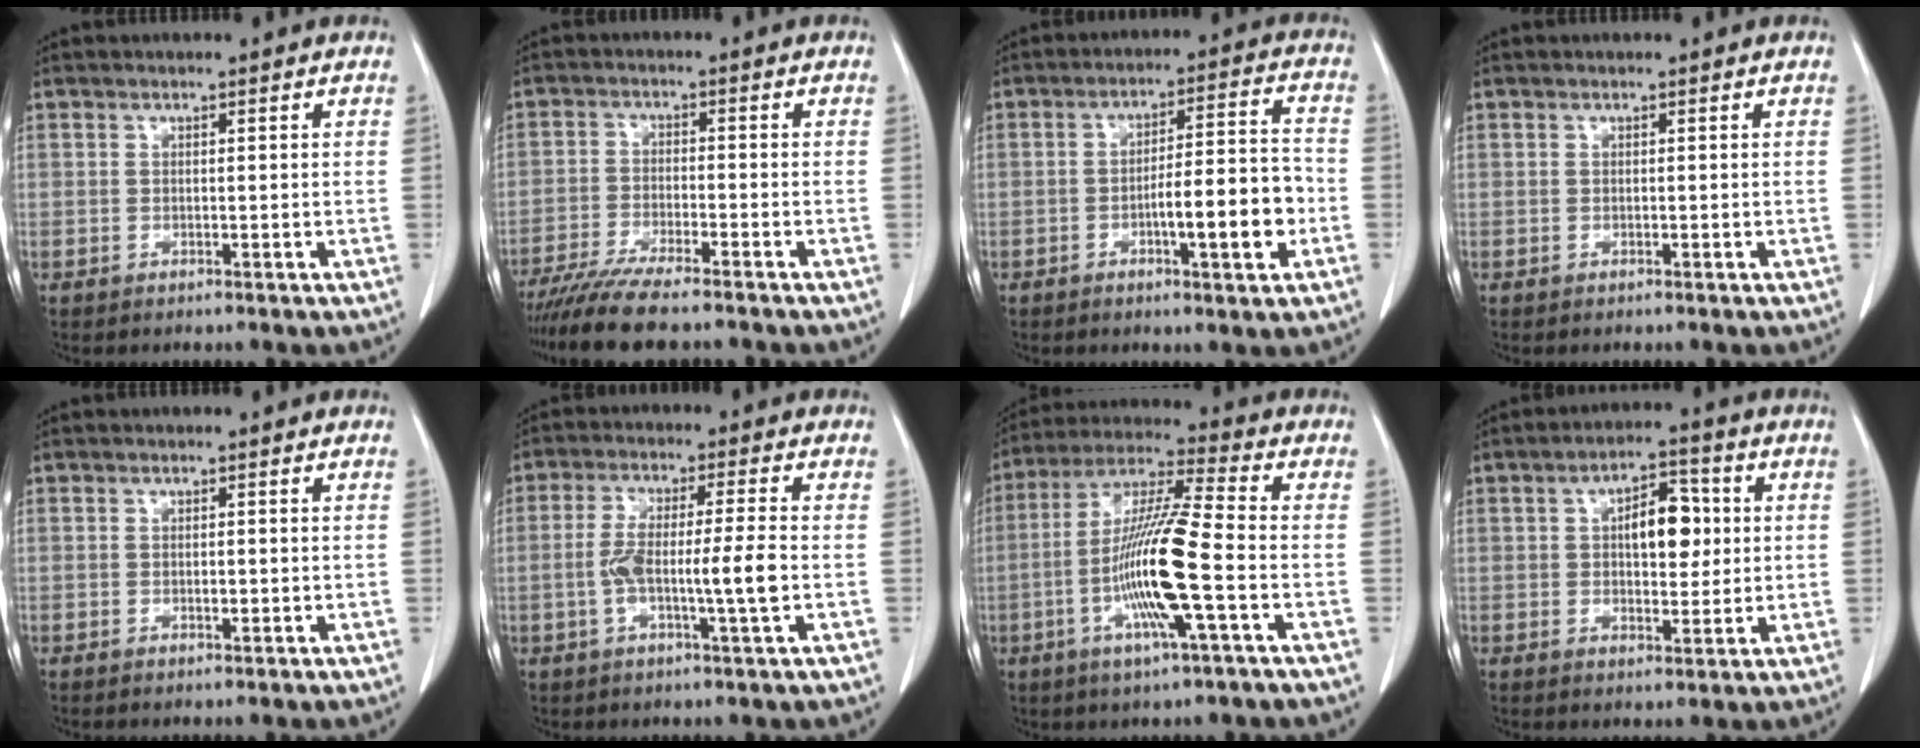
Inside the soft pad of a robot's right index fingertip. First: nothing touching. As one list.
[{"total": 9.9, "force": [-8.5, 0.4, 5.1], "torque": [-0.081, -0.024, -0.138]}, {"total": 10.3, "force": [-3.2, 1.4, 9.7], "torque": [-0.148, 0.013, -0.046]}, {"total": 0.0}, {"total": 0.7, "force": [-0.1, 0.3, 0.7], "torque": [-0.012, -0.001, -0.001]}, {"total": 8.6, "force": [-1.6, 0.2, 8.5], "torque": [-0.162, 0.004, -0.030]}, {"total": 14.4, "force": [-3.6, 0.2, 13.9], "torque": [-0.276, -0.006, -0.075]}, {"total": 7.8, "force": [1.3, 3.7, 6.7], "torque": [-0.106, 0.014, 0.020]}]